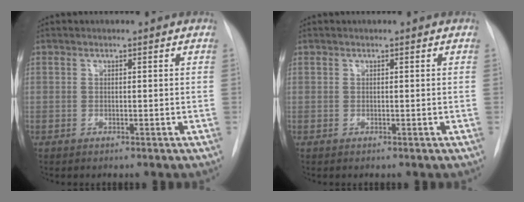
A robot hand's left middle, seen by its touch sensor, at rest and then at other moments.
{"total": 0.0}